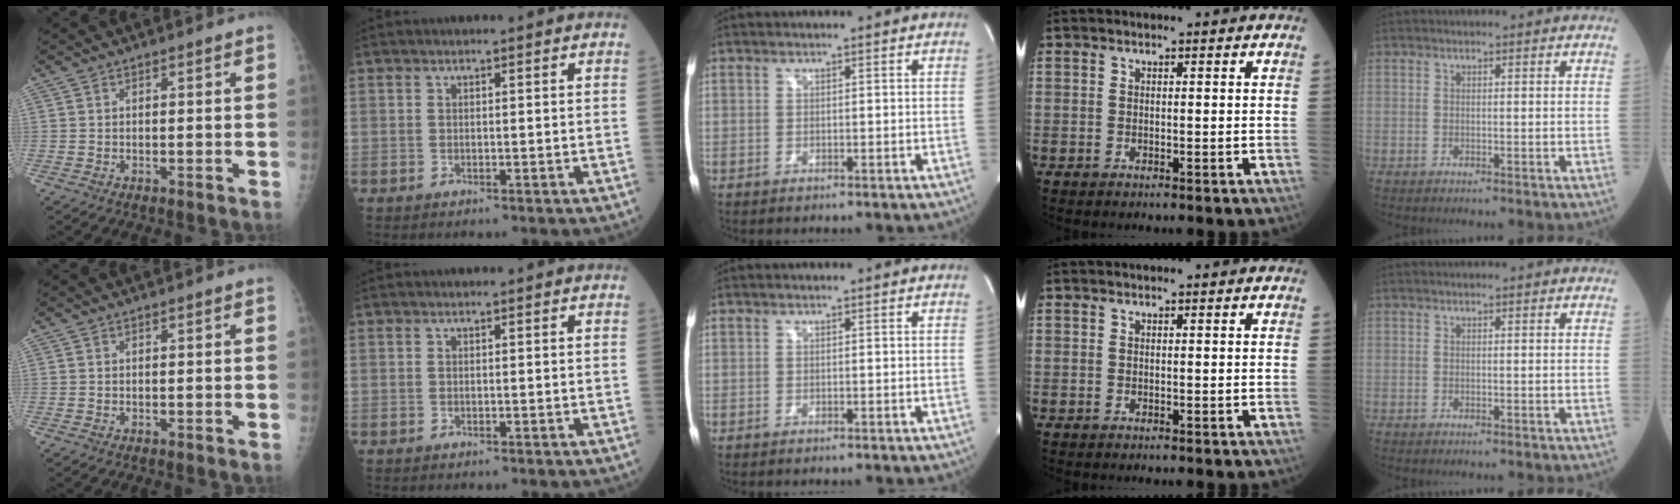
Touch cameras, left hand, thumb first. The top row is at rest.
{}